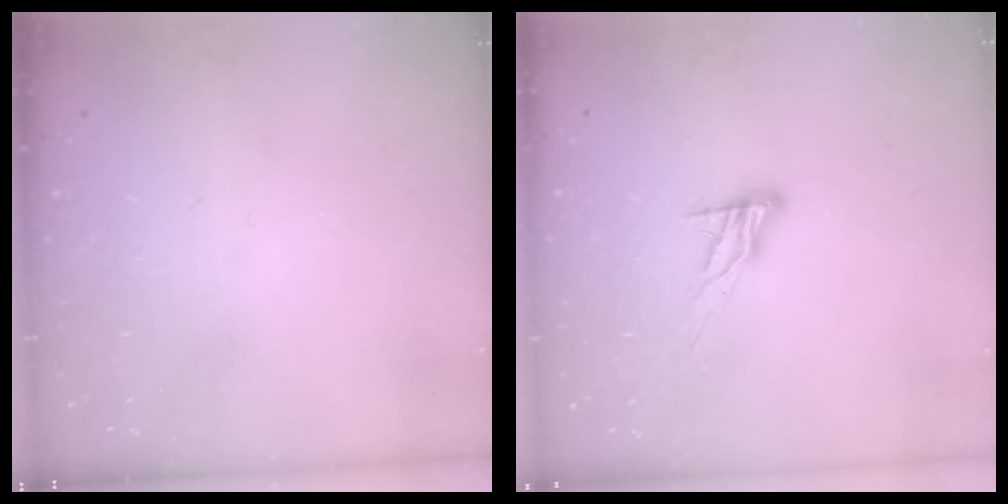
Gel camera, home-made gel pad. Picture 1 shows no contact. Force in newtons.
{"total": 8.2, "press": 8.2, "slide": 0.2}